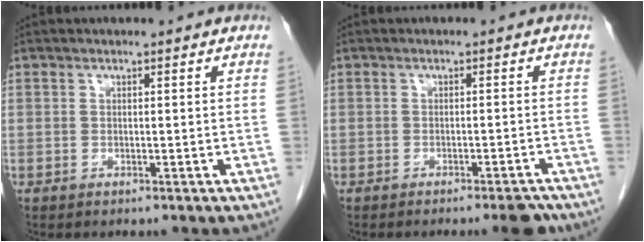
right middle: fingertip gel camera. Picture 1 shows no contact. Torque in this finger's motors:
{"motor_torque": [0.18, 0.17, 0.01, 0.03]}